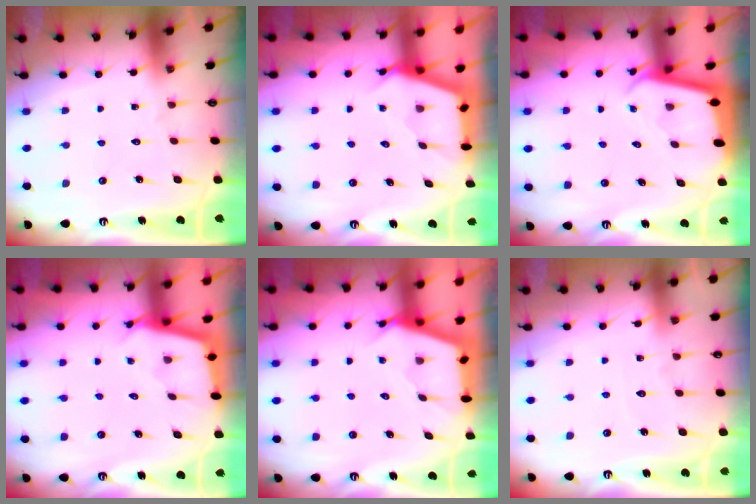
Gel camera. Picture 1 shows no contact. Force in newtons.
{"total": 2.6, "press": 2.6, "slide": 0.4}
{"total": 2.7, "press": 2.7, "slide": 0.2}
{"total": 2.5, "press": 2.5, "slide": 0.1}
{"total": 2.6, "press": 2.6, "slide": 0.3}
{"total": 3.7, "press": 3.7, "slide": 0.2}